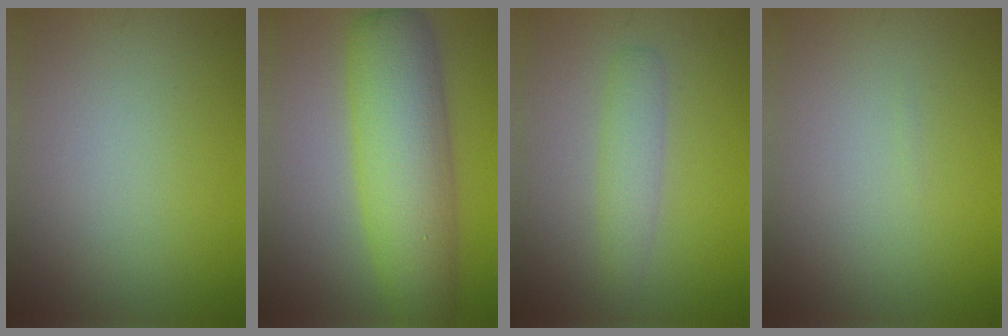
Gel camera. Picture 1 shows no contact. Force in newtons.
{"total": 8.8, "press": 8.8, "slide": 0.0}
{"total": 2.4, "press": 2.4, "slide": 0.1}
{"total": 0.0}